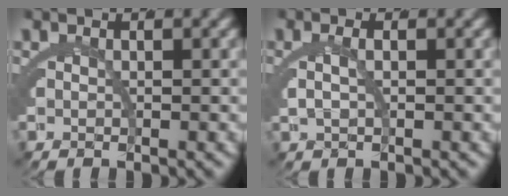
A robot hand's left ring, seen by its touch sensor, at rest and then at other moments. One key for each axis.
{"total": 1.6, "fx": 0.0, "fy": 0.5, "fz": 1.5, "tx": -0.035, "ty": 0.004, "tz": 0.002}